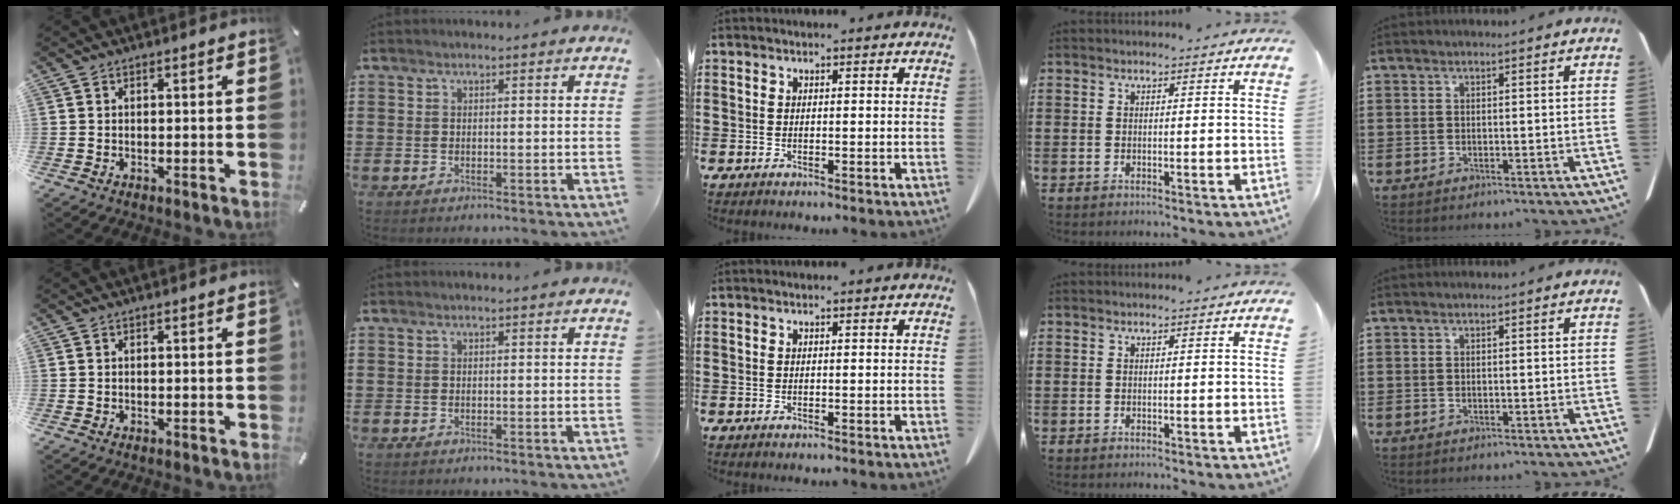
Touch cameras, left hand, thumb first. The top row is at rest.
{}